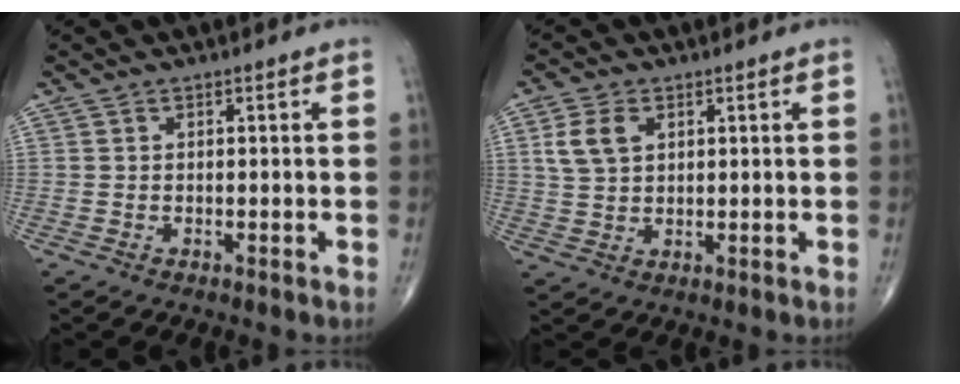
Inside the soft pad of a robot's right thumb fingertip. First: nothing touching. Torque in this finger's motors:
{"motor_torque": [0.00, 0.00, 0.12, -0.11, 0.05]}